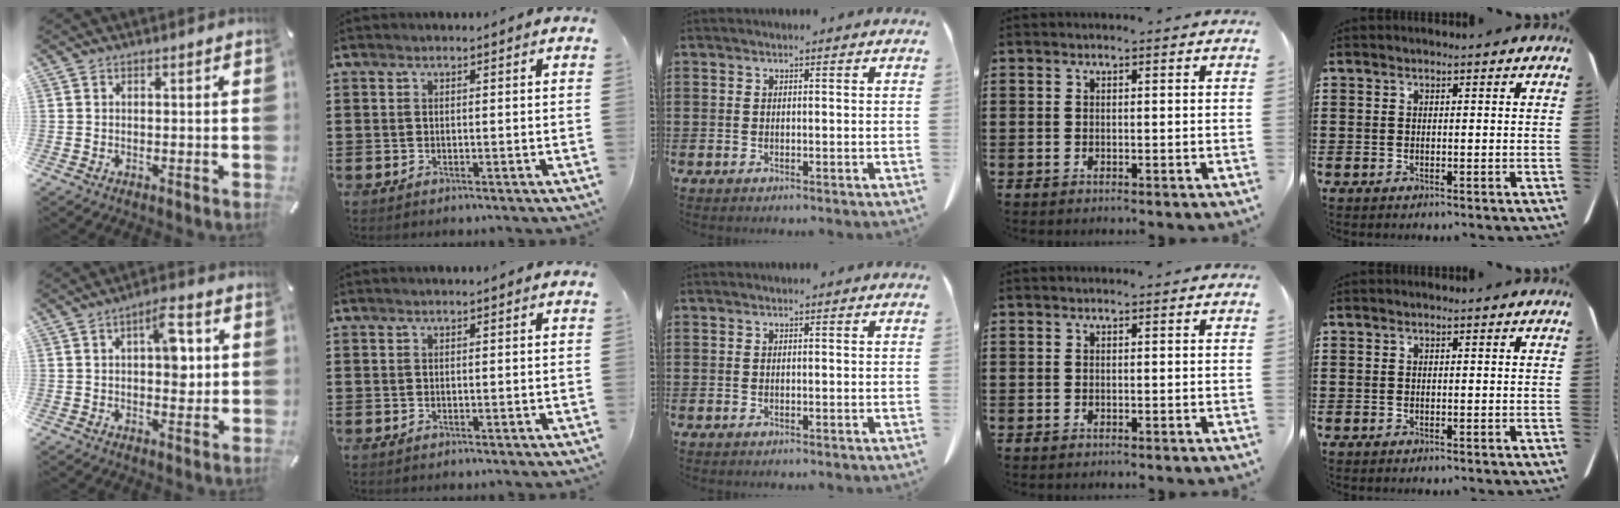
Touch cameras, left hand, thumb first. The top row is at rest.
{"thumb": {"total": 9.3, "force": [1.9, 4.8, 7.7], "torque": [-0.087, -0.009, 0.025]}}